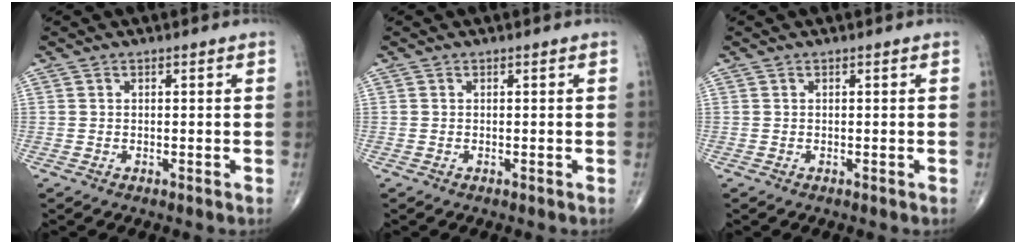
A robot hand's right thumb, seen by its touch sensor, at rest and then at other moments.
{"total": 0.0}
{"total": 0.0}